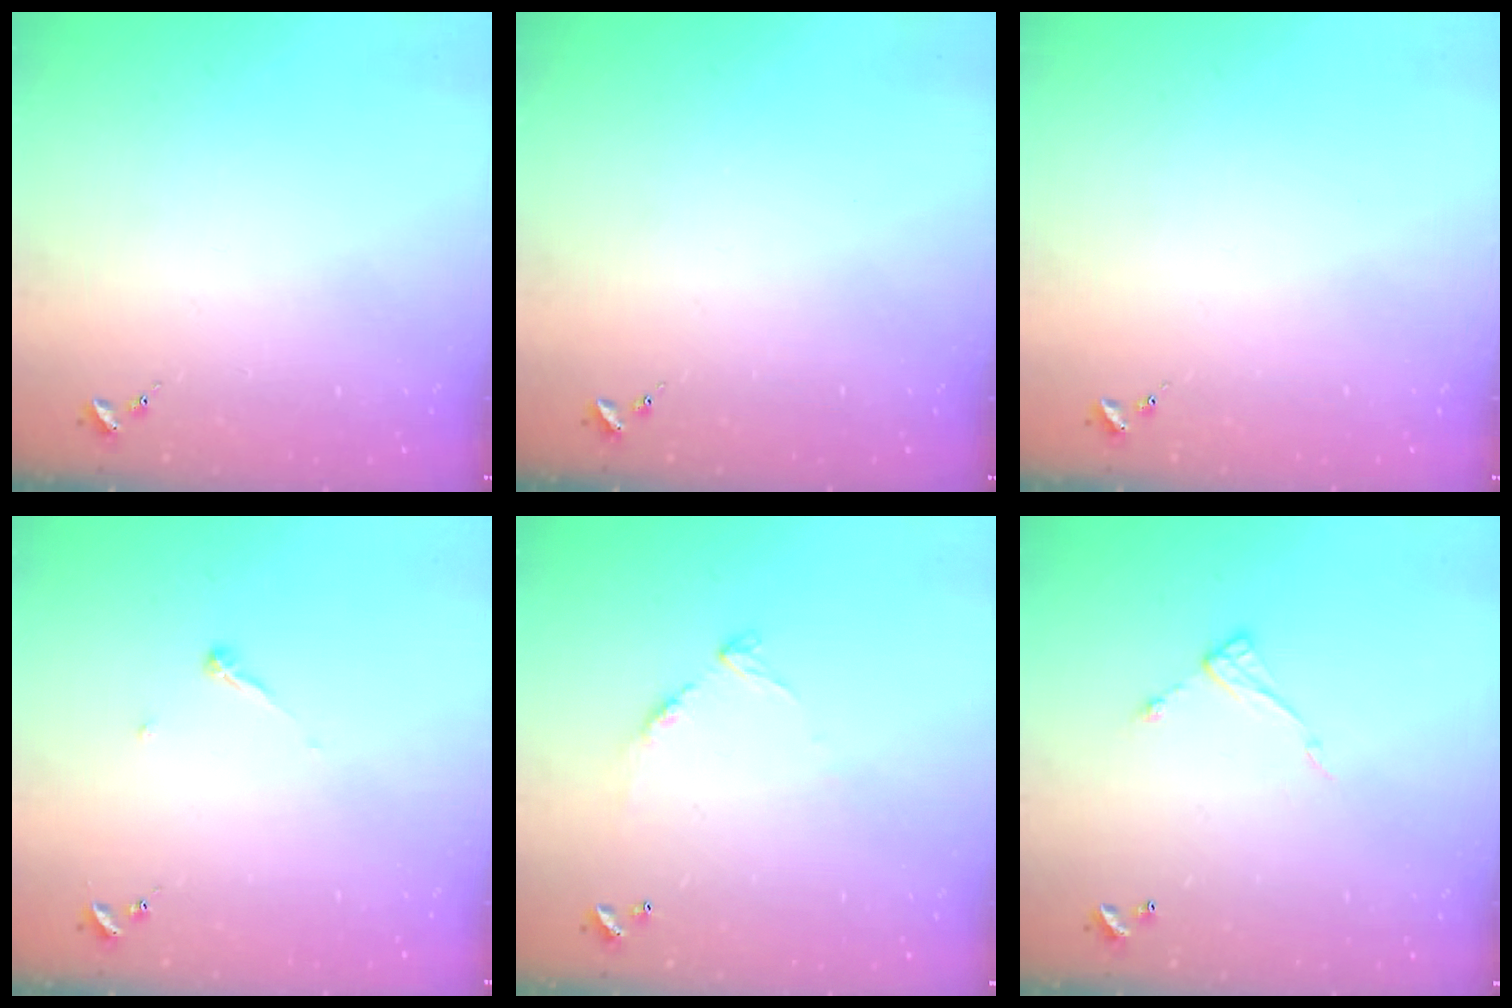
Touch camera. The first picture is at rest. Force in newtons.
{"total": 0.0}
{"total": 0.0}
{"total": 3.2, "press": 3.2, "slide": 0.3}
{"total": 8.8, "press": 8.8, "slide": 0.7}
{"total": 7.5, "press": 7.5, "slide": 0.2}